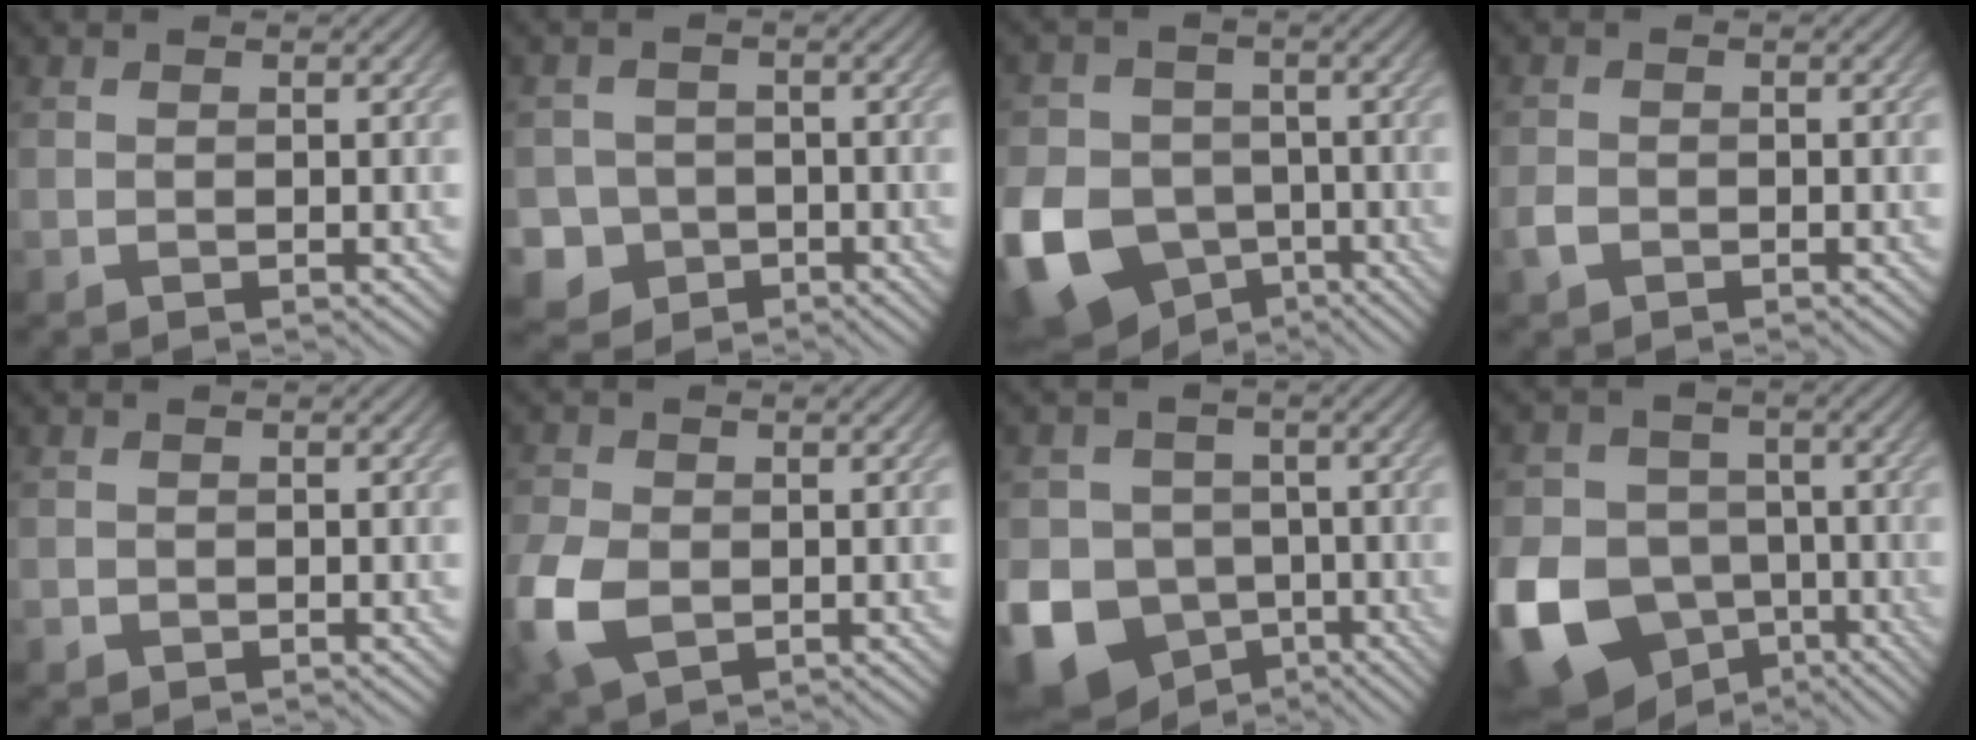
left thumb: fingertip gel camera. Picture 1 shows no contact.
{"total": 5.1, "force": [-2.1, 4.6, 0.9], "torque": [-0.020, -0.008, -0.058]}
{"total": 14.6, "force": [-6.0, 11.4, 6.9], "torque": [-0.200, -0.046, -0.120]}
{"total": 1.7, "force": [-0.9, 1.1, 0.8], "torque": [-0.020, -0.002, -0.023]}
{"total": 0.8, "force": [-0.4, 0.7, 0.1], "torque": [-0.001, -0.006, -0.010]}
{"total": 7.7, "force": [-1.9, 5.3, 5.2], "torque": [-0.150, -0.018, -0.044]}
{"total": 14.5, "force": [-6.2, 12.0, 5.4], "torque": [-0.152, -0.057, -0.124]}
{"total": 16.3, "force": [-6.8, 12.9, 7.3], "torque": [-0.211, -0.048, -0.133]}